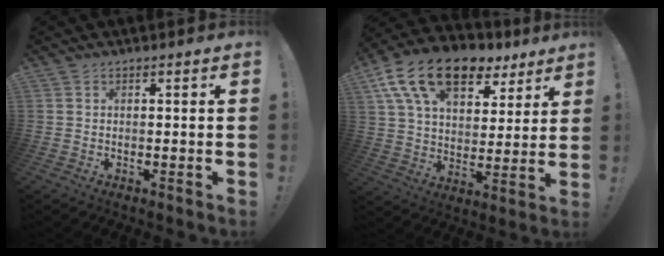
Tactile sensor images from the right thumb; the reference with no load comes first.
{"total": 19.2, "force": [11.1, 10.9, 11.3], "torque": [-0.189, -0.053, 0.201]}